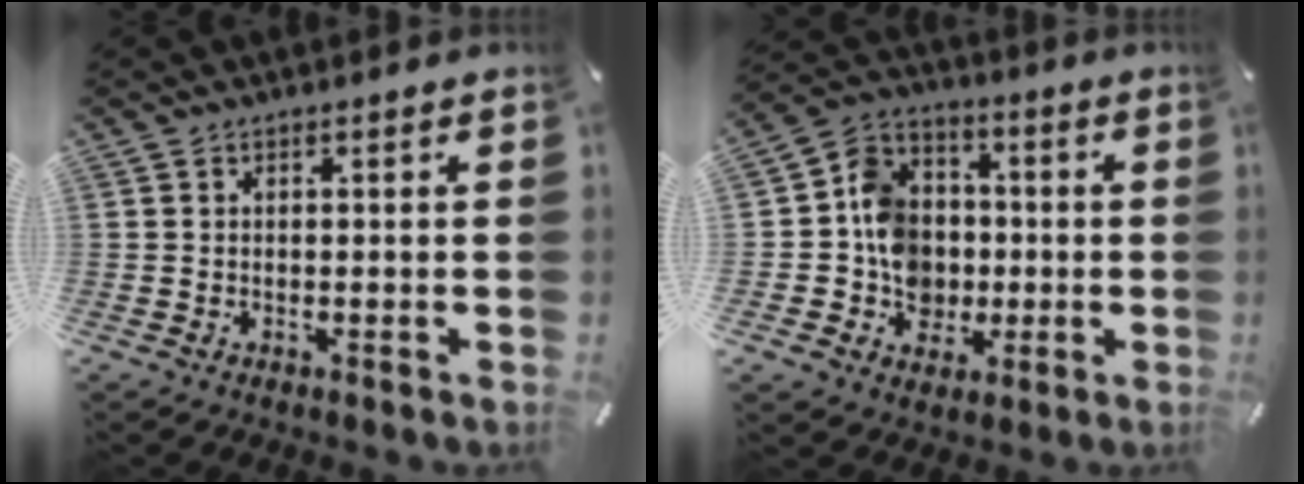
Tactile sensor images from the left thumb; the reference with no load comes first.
{"total": 12.5, "force": [-1.6, 11.4, 4.8], "torque": [-0.095, 0.020, -0.020]}